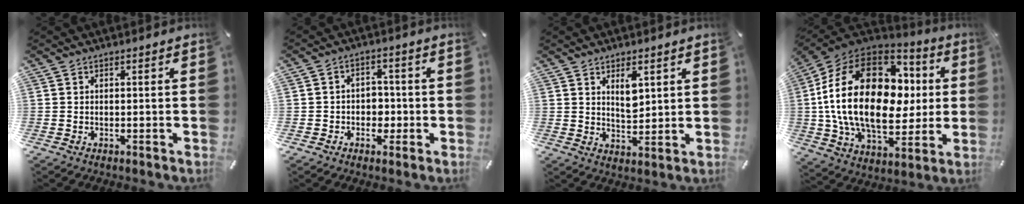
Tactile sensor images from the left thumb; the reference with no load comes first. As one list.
[{"total": 4.7, "force": [-1.1, 4.2, 1.8], "torque": [-0.030, 0.010, -0.022]}, {"total": 5.5, "force": [3.0, 3.0, 3.6], "torque": [-0.049, -0.015, 0.048]}, {"total": 29.3, "force": [2.6, 18.9, 22.3], "torque": [-0.445, 0.003, 0.050]}]